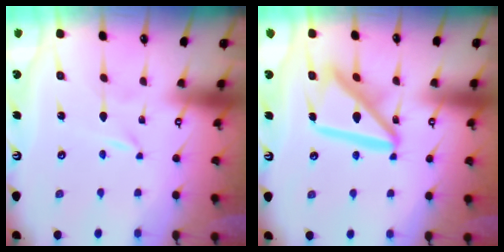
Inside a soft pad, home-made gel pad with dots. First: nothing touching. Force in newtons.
{"total": 16.0, "press": 15.9, "slide": 1.7}